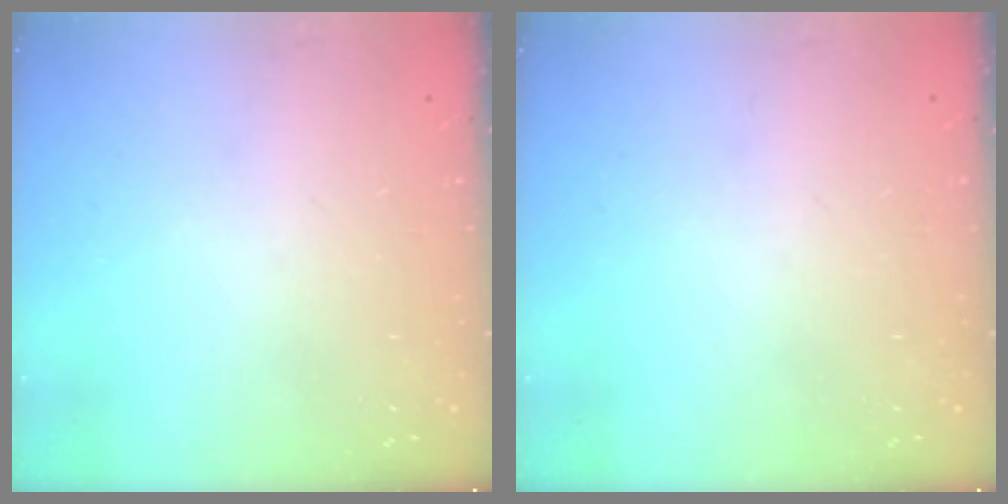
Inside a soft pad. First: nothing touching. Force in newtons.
{"total": 0.0}